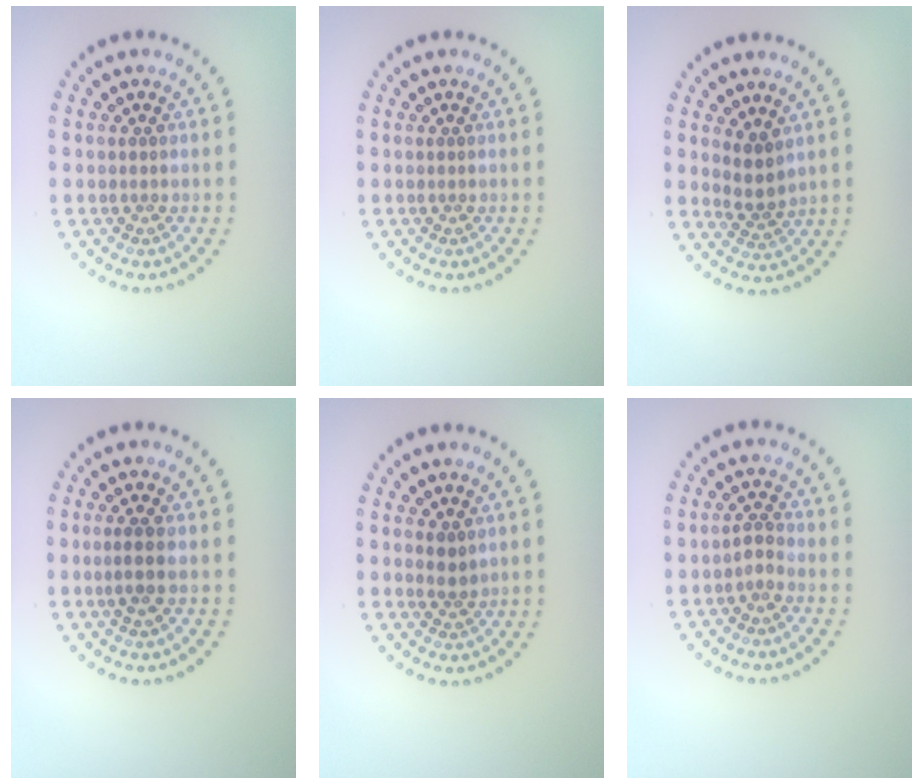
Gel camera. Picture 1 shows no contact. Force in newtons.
{"total": 0.0}
{"total": 2.2, "press": 1.8, "slide": 1.3}
{"total": 1.6, "press": 1.3, "slide": 1.0}
{"total": 1.3, "press": 1.1, "slide": 0.6}
{"total": 1.1, "press": 0.9, "slide": 0.7}